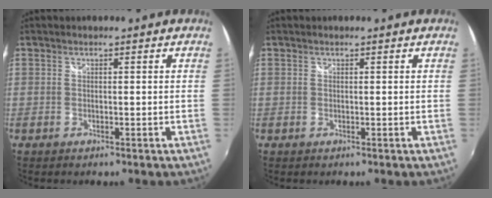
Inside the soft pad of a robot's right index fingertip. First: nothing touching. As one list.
[{"total": 0.0}]